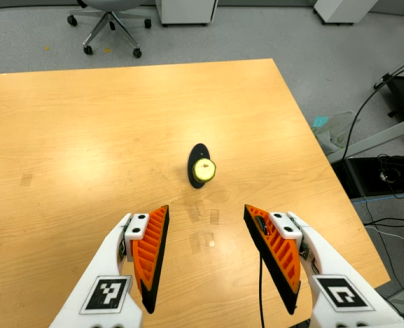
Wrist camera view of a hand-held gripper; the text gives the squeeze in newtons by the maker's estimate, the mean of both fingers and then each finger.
{"total": 0.0}